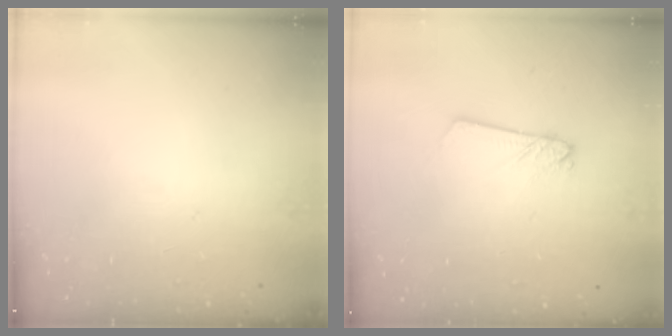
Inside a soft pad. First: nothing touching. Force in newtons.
{"total": 2.2, "press": 2.2, "slide": 0.1}